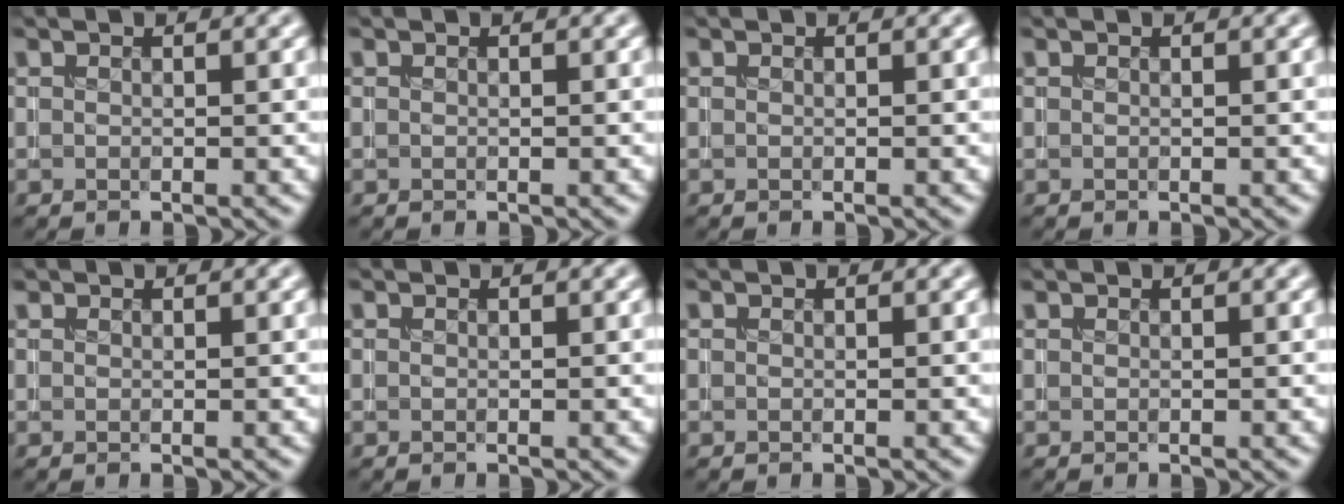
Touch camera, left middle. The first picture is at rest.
{"total": 0.0}
{"total": 0.0}
{"total": 0.0}
{"total": 0.0}
{"total": 0.0}
{"total": 0.0}
{"total": 0.0}